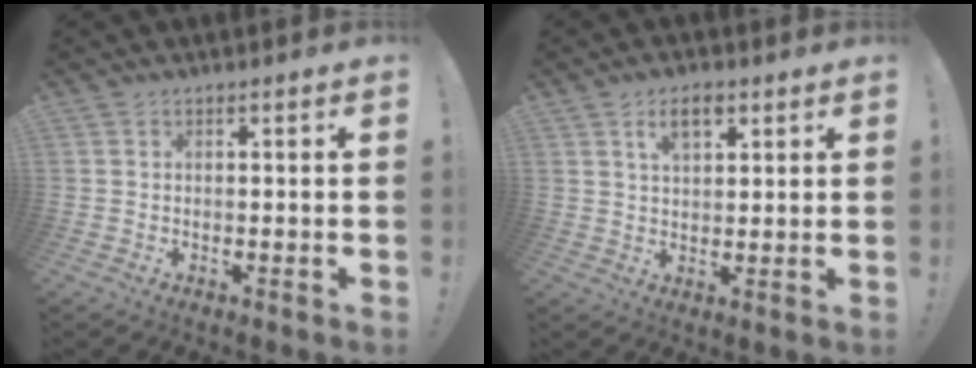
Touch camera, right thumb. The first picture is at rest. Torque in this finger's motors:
{"motor_torque": [0.27, 0.18, 0.61, 0.20, 0.00]}